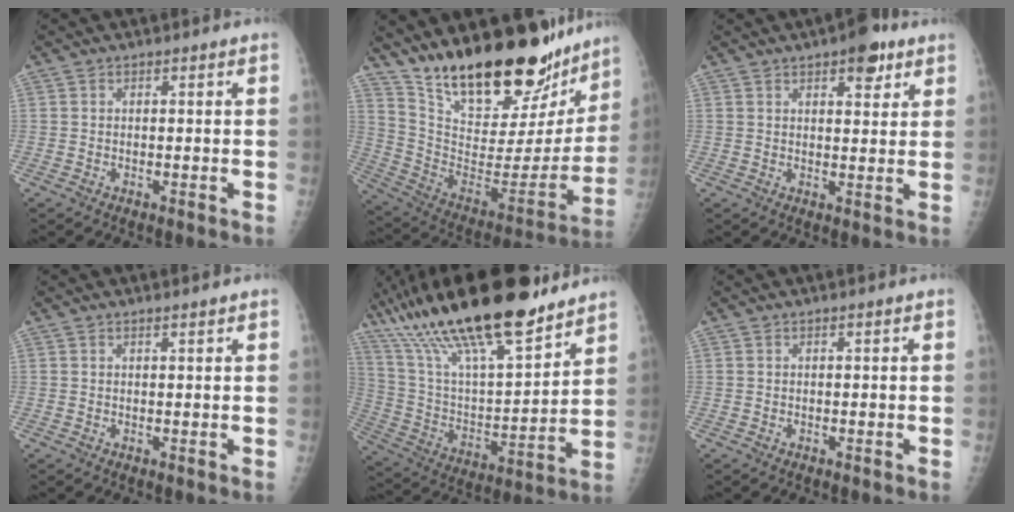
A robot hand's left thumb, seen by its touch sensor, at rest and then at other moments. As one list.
[{"total": 29.6, "force": [23.4, 10.0, 15.1], "torque": [-0.214, -0.105, 0.362]}, {"total": 6.4, "force": [3.8, 2.6, 4.4], "torque": [-0.039, -0.015, 0.045]}, {"total": 0.7, "force": [0.6, 0.0, 0.4], "torque": [-0.008, -0.004, 0.012]}, {"total": 29.2, "force": [21.2, 7.8, 18.5], "torque": [-0.312, -0.052, 0.371]}, {"total": 0.0}]